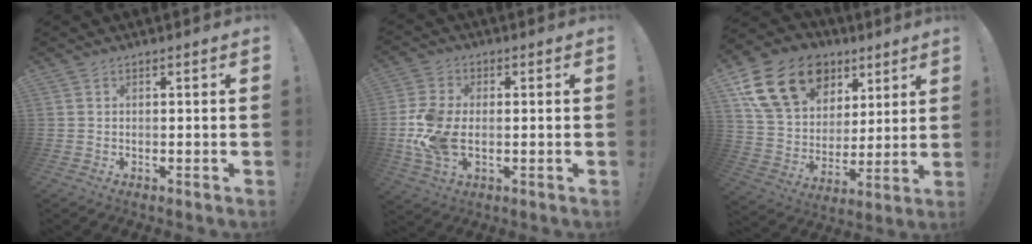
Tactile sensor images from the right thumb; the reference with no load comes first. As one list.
[{"total": 11.7, "force": [-1.3, 7.4, 9.0], "torque": [-0.177, -0.008, -0.020]}, {"total": 21.5, "force": [11.1, 15.2, 10.5], "torque": [-0.184, -0.041, 0.229]}]